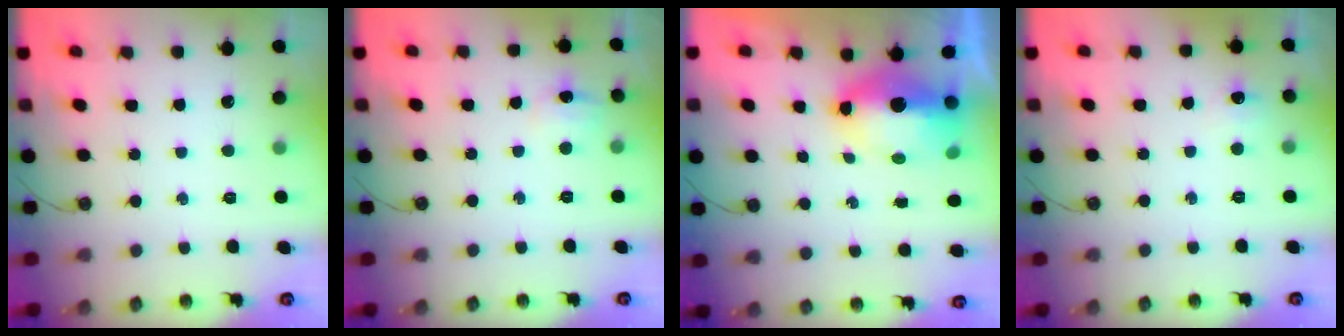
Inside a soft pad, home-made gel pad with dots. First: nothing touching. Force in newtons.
{"total": 5.6, "press": 5.5, "slide": 0.8}
{"total": 10.8, "press": 10.6, "slide": 1.6}
{"total": 4.4, "press": 4.4, "slide": 0.5}